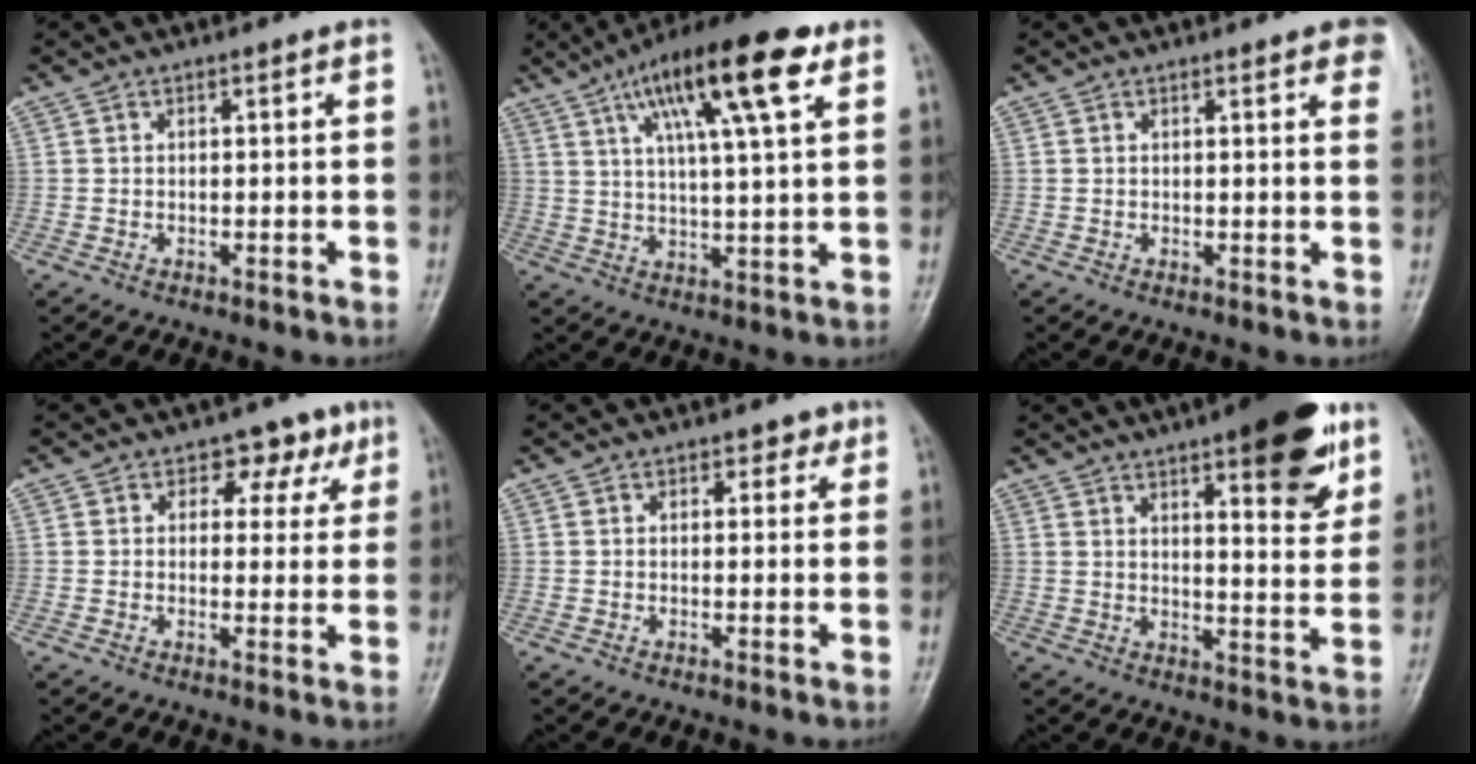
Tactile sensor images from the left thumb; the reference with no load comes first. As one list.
[{"total": 17.3, "force": [8.4, 3.9, 14.6], "torque": [-0.228, -0.010, 0.134]}, {"total": 6.1, "force": [3.7, 1.8, 4.5], "torque": [-0.034, -0.003, 0.034]}, {"total": 5.6, "force": [2.7, 4.2, 2.6], "torque": [0.007, -0.004, 0.028]}, {"total": 1.9, "force": [1.0, 1.4, 0.8], "torque": [0.008, -0.002, 0.007]}, {"total": 15.5, "force": [8.9, 4.7, 11.7], "torque": [-0.122, -0.042, 0.119]}]